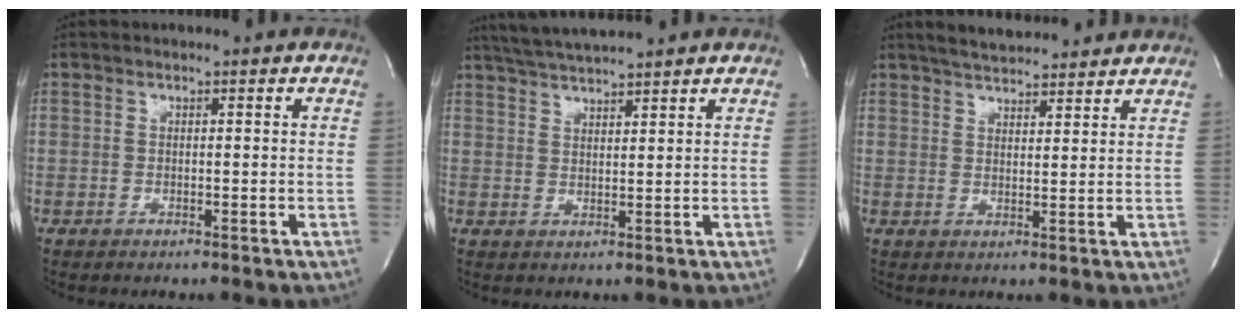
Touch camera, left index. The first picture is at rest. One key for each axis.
{"total": 6.4, "fx": 5.8, "fy": -0.8, "fz": 2.5, "tx": -0.051, "ty": 0.017, "tz": 0.104}
{"total": 9.2, "fx": 8.4, "fy": 1.8, "fz": 3.5, "tx": -0.055, "ty": 0.014, "tz": 0.119}